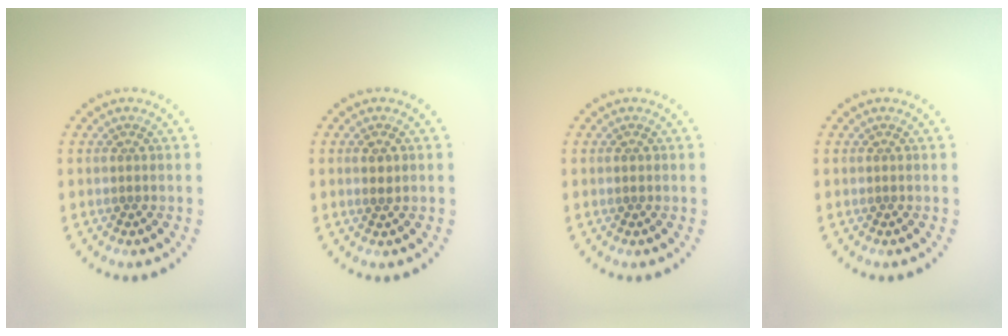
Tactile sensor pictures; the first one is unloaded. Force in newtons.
{"total": 0.7, "press": 0.6, "slide": 0.3}
{"total": 0.6, "press": 0.6, "slide": 0.0}
{"total": 0.0}